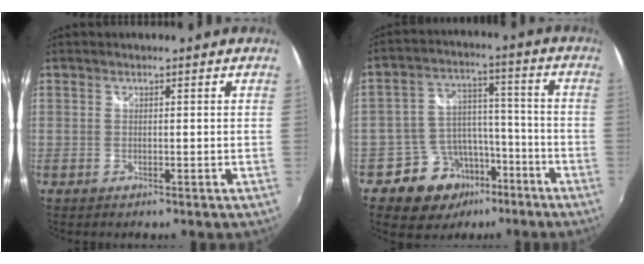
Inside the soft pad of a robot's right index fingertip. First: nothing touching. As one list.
[{"total": 11.3, "force": [-7.4, 8.0, 2.9], "torque": [-0.058, 0.041, -0.108]}]